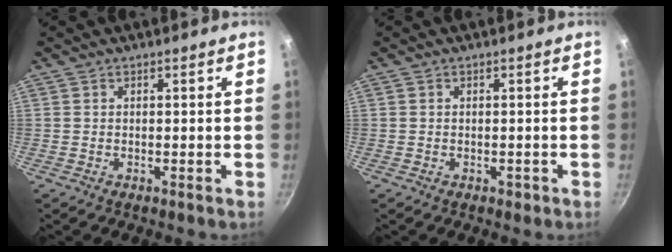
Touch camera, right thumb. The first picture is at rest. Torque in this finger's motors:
{"motor_torque": [-0.03, 0.20, -0.51, 0.21, -0.01]}